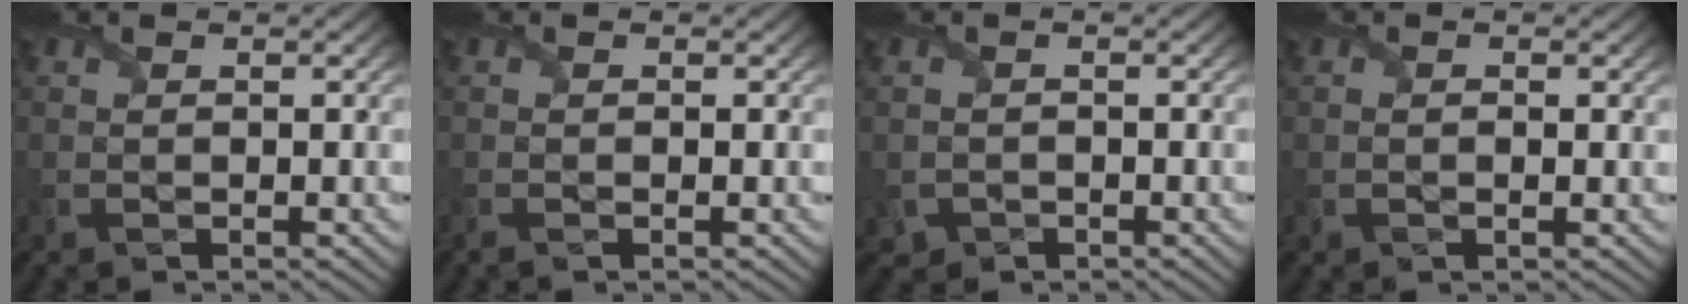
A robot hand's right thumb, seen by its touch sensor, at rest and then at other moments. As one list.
[{"total": 0.5, "force": [-0.3, 0.1, 0.4], "torque": [-0.009, -0.002, -0.007]}, {"total": 1.5, "force": [-0.9, 1.2, 0.1], "torque": [-0.003, -0.007, -0.019]}, {"total": 1.0, "force": [0.0, 0.2, 1.0], "torque": [-0.019, -0.002, -0.001]}]